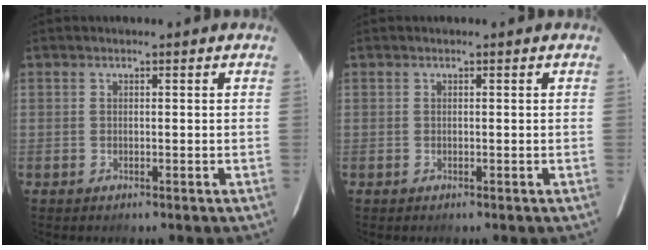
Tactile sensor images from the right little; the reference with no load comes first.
{"total": 0.0}